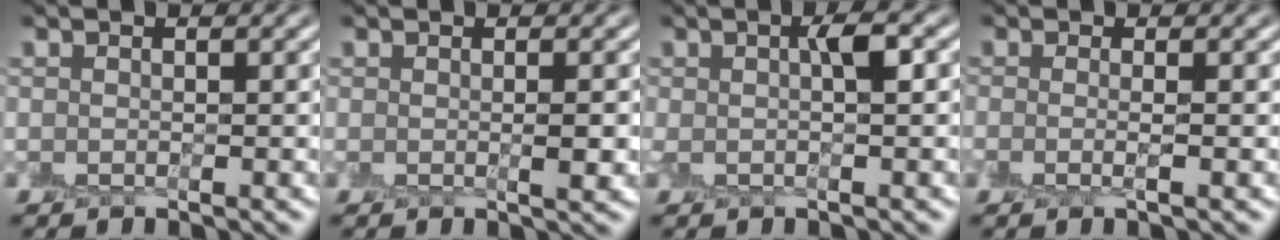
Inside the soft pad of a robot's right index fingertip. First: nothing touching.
{"total": 1.3, "force": [-0.1, 0.1, 1.3], "torque": [-0.022, -0.004, 0.000]}
{"total": 2.5, "force": [0.4, 0.3, 2.4], "torque": [-0.043, 0.004, 0.001]}
{"total": 1.5, "force": [-0.4, 0.1, 1.4], "torque": [-0.029, -0.008, -0.013]}